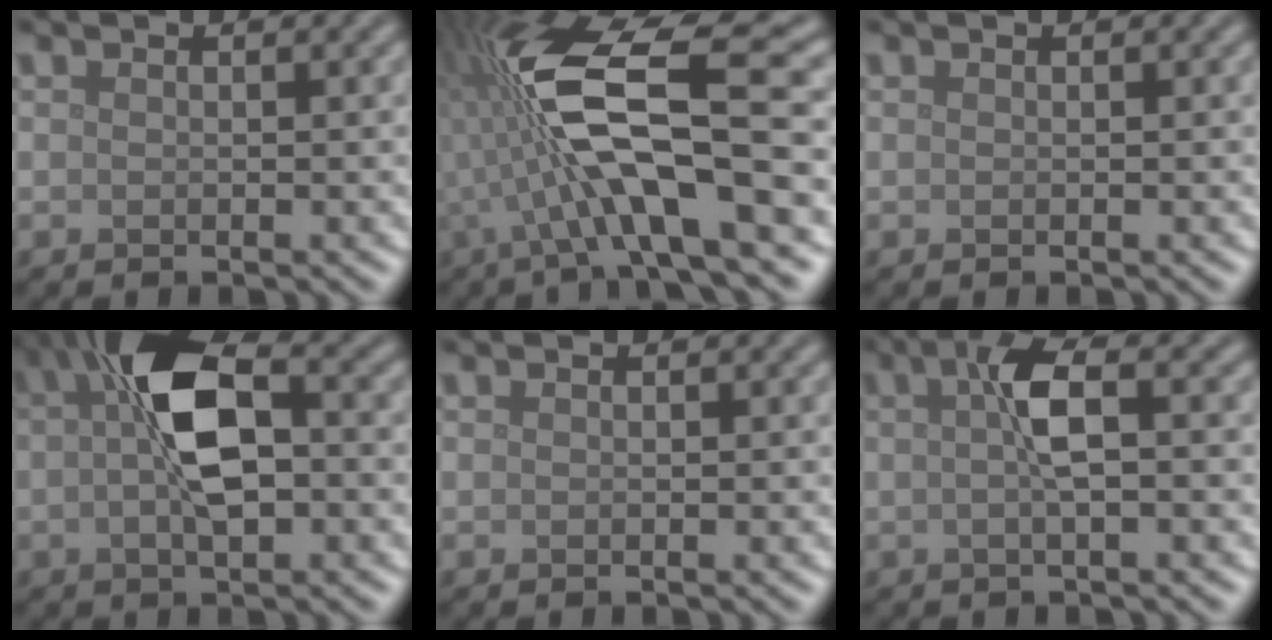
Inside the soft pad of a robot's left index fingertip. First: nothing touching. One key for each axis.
{"total": 12.2, "fx": -1.1, "fy": 3.4, "fz": 11.6, "tx": -0.218, "ty": 0.020, "tz": -0.030}
{"total": 0.0}
{"total": 8.0, "fx": 0.7, "fy": 3.5, "fz": 7.1, "tx": -0.126, "ty": 0.019, "tz": 0.001}
{"total": 0.0}
{"total": 3.3, "fx": 0.3, "fy": 0.7, "fz": 3.2, "tx": -0.060, "ty": 0.007, "tz": 0.000}